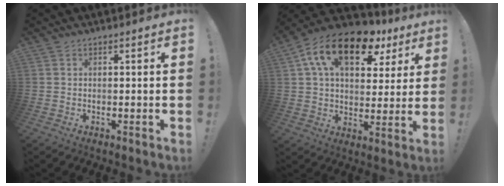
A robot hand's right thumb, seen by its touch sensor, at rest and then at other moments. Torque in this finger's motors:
{"motor_torque": [1.42, 3.59, 0.65, -0.23, 0.52]}